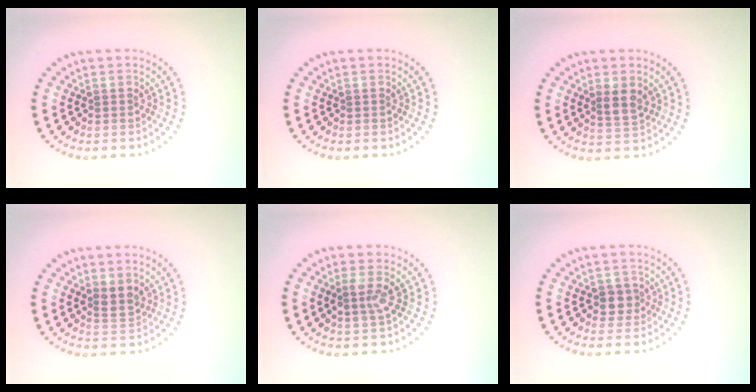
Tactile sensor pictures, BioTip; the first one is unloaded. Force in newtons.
{"total": 0.0}
{"total": 2.1, "press": 1.9, "slide": 0.9}
{"total": 1.7, "press": 1.5, "slide": 0.8}
{"total": 1.9, "press": 1.7, "slide": 0.8}
{"total": 1.7, "press": 1.5, "slide": 0.8}